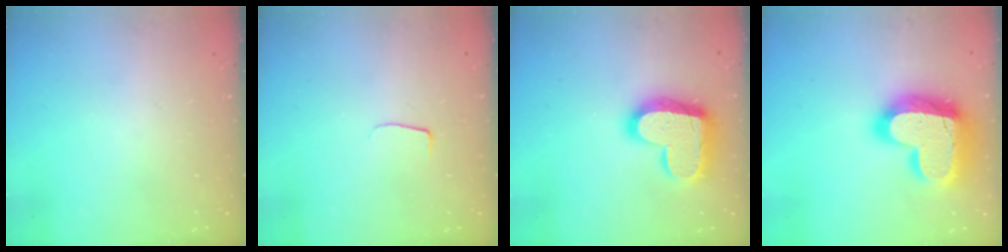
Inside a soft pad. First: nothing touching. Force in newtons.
{"total": 5.1, "press": 5.0, "slide": 0.6}
{"total": 17.9, "press": 17.9, "slide": 1.4}
{"total": 26.7, "press": 26.6, "slide": 1.8}